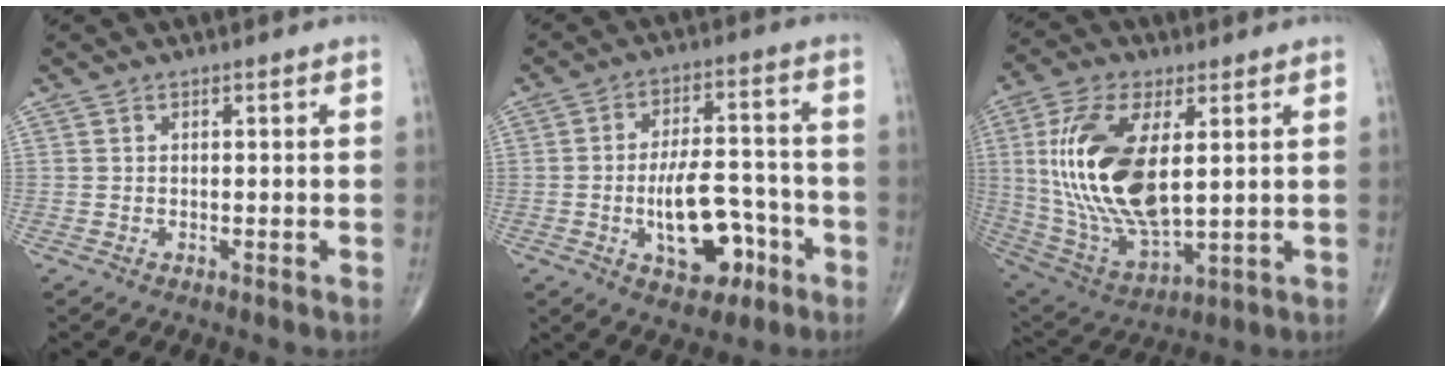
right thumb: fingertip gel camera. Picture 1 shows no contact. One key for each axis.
{"total": 12.8, "fx": -4.4, "fy": 6.6, "fz": 10.1, "tx": -0.137, "ty": 0.033, "tz": -0.063}
{"total": 21.4, "fx": 3.2, "fy": 10.0, "fz": 18.6, "tx": -0.378, "ty": -0.021, "tz": 0.070}